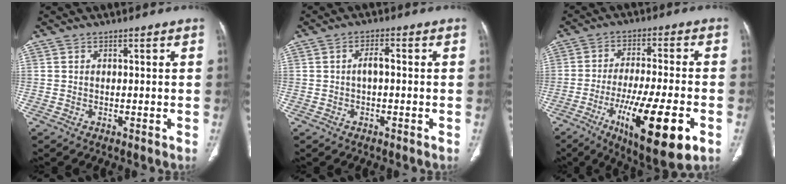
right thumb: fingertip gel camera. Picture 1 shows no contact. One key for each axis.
{"total": 2.4, "fx": -0.1, "fy": 1.0, "fz": 2.2, "tx": -0.042, "ty": 0.011, "tz": -0.003}
{"total": 18.2, "fx": -7.0, "fy": 4.4, "fz": 16.2, "tx": -0.278, "ty": 0.004, "tz": -0.102}